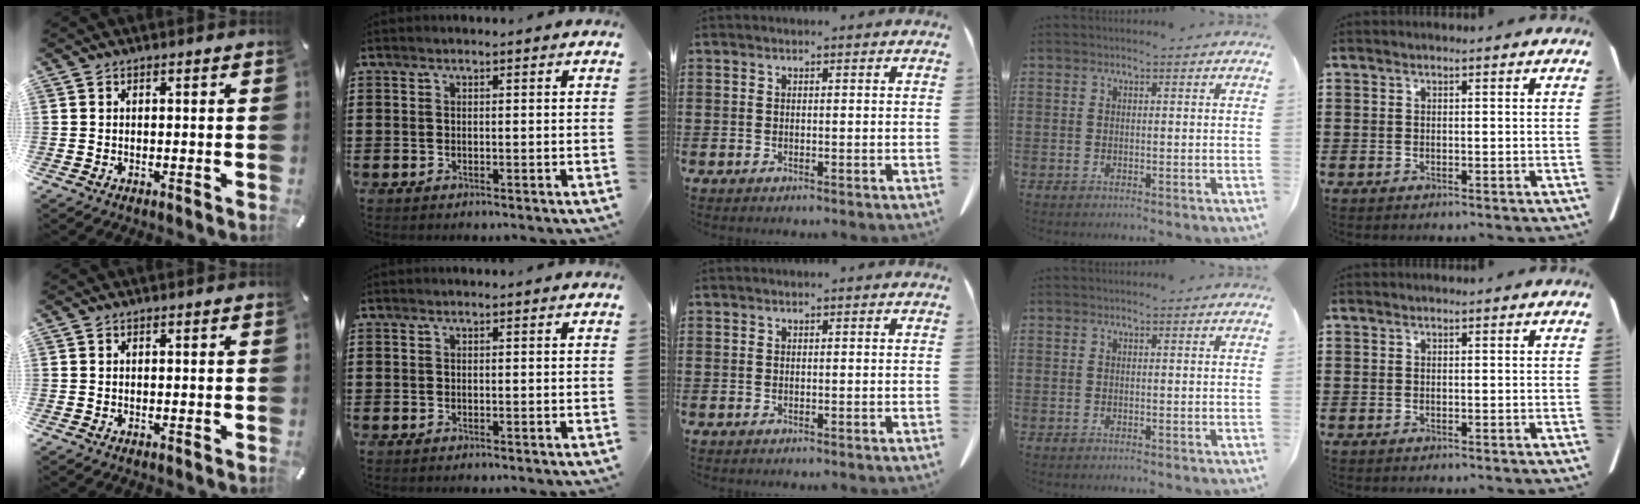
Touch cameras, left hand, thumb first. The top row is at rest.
{}